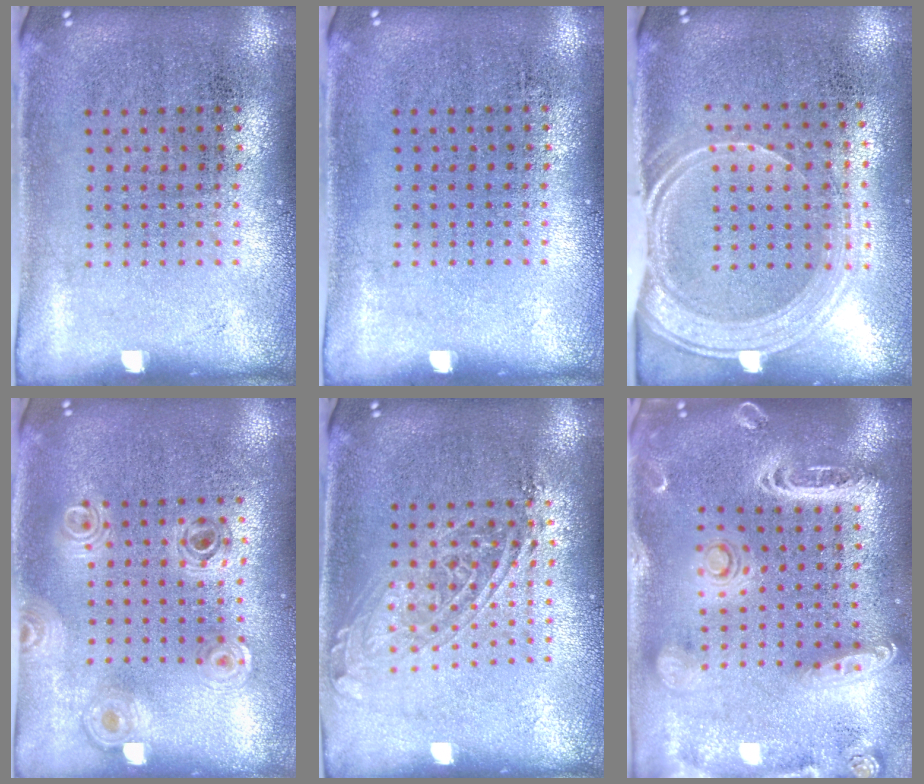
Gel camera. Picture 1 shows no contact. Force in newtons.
{"total": 0.0}
{"total": 1.9, "press": 1.6, "slide": 1.1}
{"total": 0.8, "press": 0.8, "slide": 0.2}
{"total": 1.6, "press": 1.3, "slide": 0.8}
{"total": 2.8, "press": 2.4, "slide": 1.4}